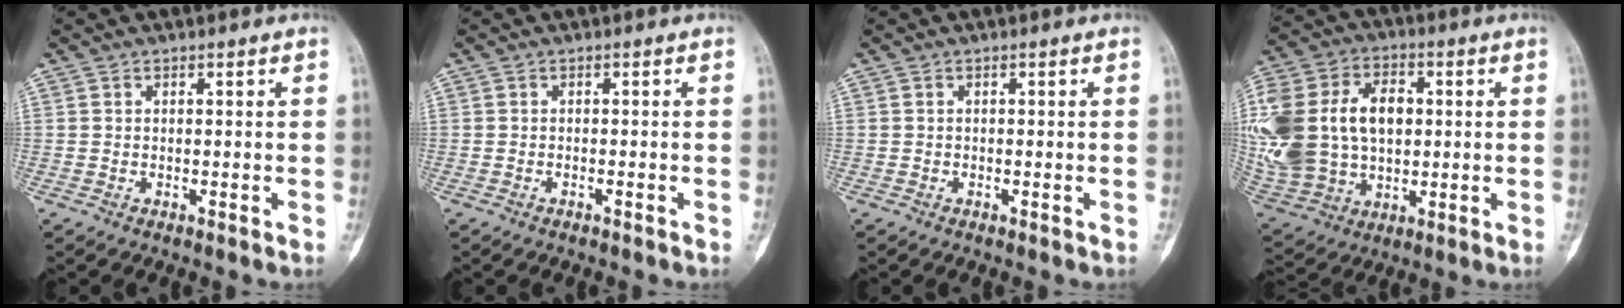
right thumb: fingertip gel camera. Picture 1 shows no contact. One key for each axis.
{"total": 0.7, "fx": -0.5, "fy": 0.2, "fz": 0.3, "tx": -0.014, "ty": 0.006, "tz": -0.006}
{"total": 0.0}
{"total": 26.3, "fx": 2.3, "fy": 18.5, "fz": 18.7, "tx": -0.412, "ty": 0.025, "tz": 0.058}